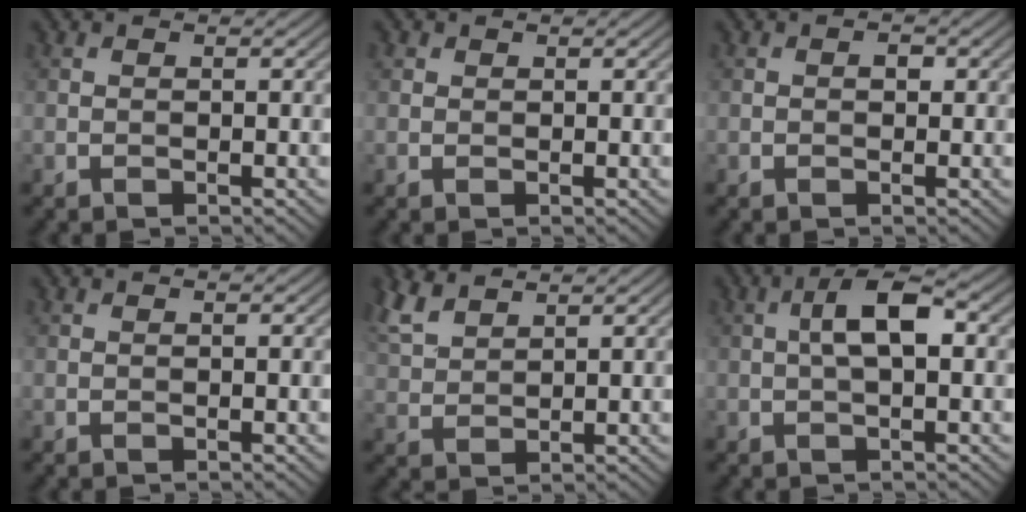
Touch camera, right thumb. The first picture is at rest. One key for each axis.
{"total": 0.8, "fx": 0.5, "fy": 0.7, "fz": 0.2, "tx": -0.001, "ty": 0.000, "tz": 0.009}
{"total": 0.9, "fx": 0.1, "fy": 0.6, "fz": 0.6, "tx": -0.007, "ty": 0.001, "tz": -0.001}
{"total": 0.0}
{"total": 5.5, "fx": 4.2, "fy": 2.0, "fz": 2.9, "tx": -0.083, "ty": 0.013, "tz": 0.094}
{"total": 4.8, "fx": 0.5, "fy": 1.6, "fz": 4.5, "tx": -0.085, "ty": 0.015, "tz": 0.004}